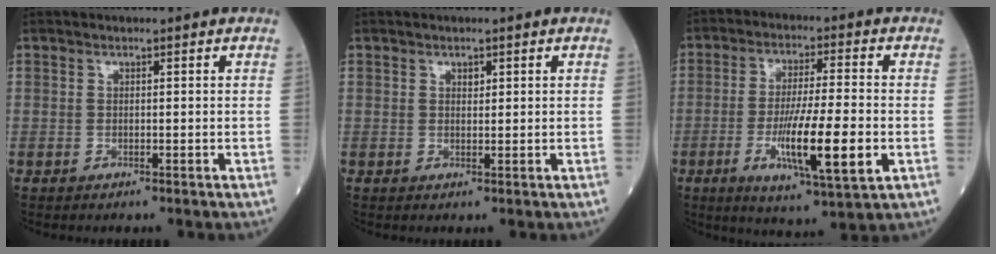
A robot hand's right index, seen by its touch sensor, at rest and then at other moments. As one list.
[{"total": 0.9, "force": [0.5, 0.5, 0.5], "torque": [-0.006, -0.003, 0.007]}, {"total": 13.1, "force": [-3.4, 1.0, 12.6], "torque": [-0.223, -0.020, -0.058]}]